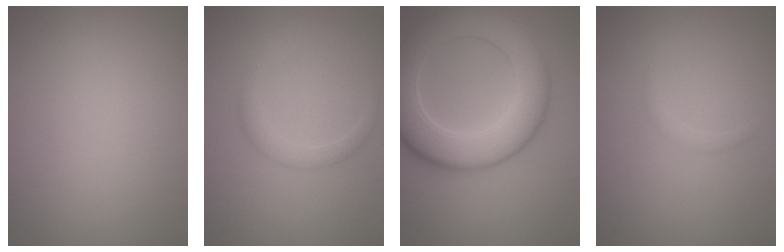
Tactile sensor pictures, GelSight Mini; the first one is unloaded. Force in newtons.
{"total": 1.7, "press": 1.7, "slide": 0.1}
{"total": 9.6, "press": 9.6, "slide": 0.0}
{"total": 0.7, "press": 0.7, "slide": 0.1}